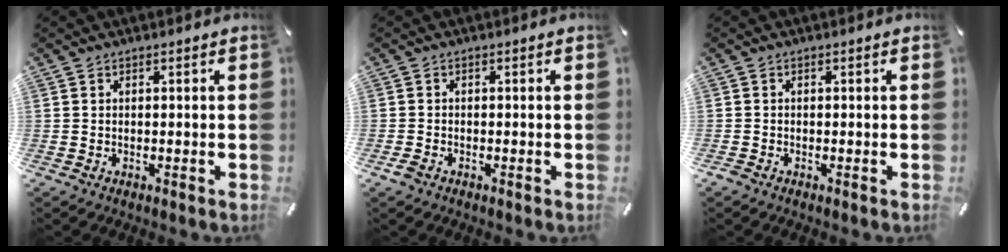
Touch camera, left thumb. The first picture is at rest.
{"total": 1.2, "force": [-0.9, 0.6, 0.6], "torque": [-0.017, -0.001, -0.018]}
{"total": 0.6, "force": [-0.4, 0.3, 0.3], "torque": [-0.005, -0.001, -0.008]}